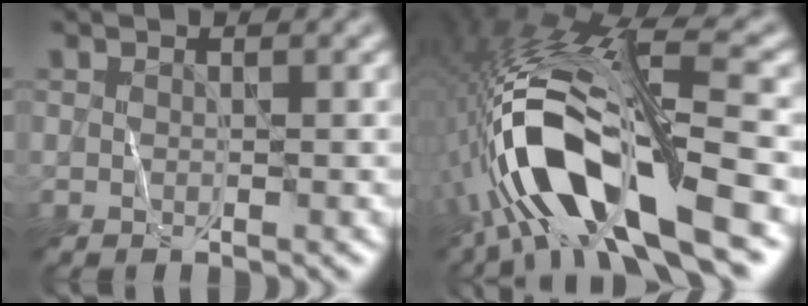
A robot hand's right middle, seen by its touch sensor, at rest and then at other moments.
{"total": 14.8, "force": [-5.3, 4.1, 13.2], "torque": [-0.266, 0.012, -0.090]}